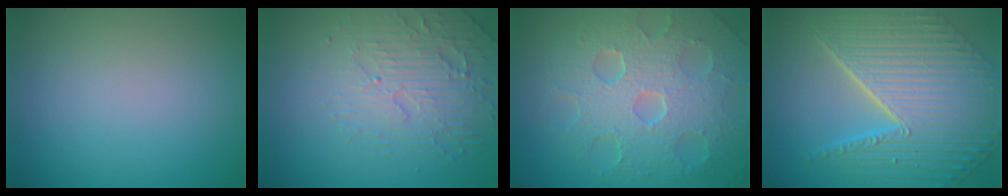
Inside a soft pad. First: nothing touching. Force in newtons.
{"total": 4.7, "press": 3.4, "slide": 3.3}
{"total": 8.7, "press": 5.9, "slide": 6.5}
{"total": 10.8, "press": 7.2, "slide": 8.0}